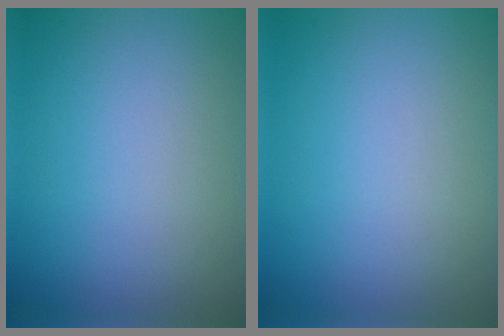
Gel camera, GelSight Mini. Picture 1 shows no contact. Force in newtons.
{"total": 0.0}